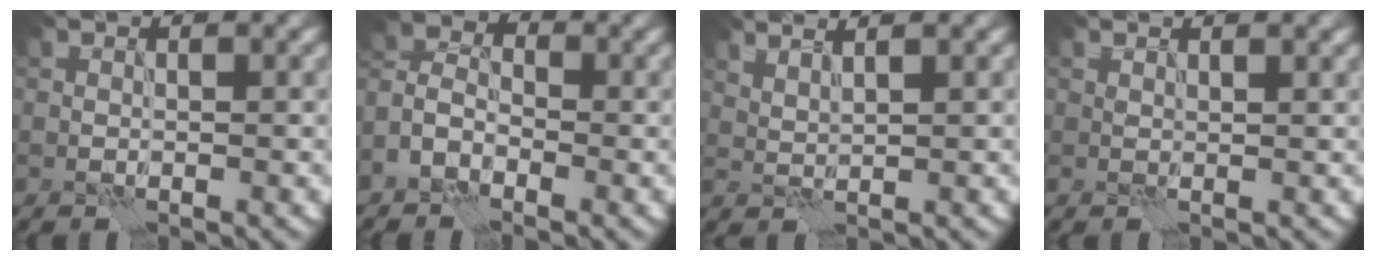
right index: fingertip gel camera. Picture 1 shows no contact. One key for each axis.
{"total": 3.6, "fx": -2.4, "fy": 2.2, "fz": 1.5, "tx": -0.035, "ty": 0.006, "tz": -0.055}
{"total": 2.7, "fx": 2.1, "fy": 0.8, "fz": 1.5, "tx": -0.014, "ty": 0.007, "tz": 0.023}
{"total": 1.6, "fx": 1.1, "fy": 0.6, "fz": 1.0, "tx": -0.007, "ty": 0.003, "tz": 0.011}